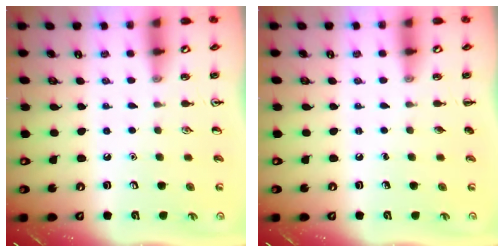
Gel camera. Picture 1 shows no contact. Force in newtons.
{"total": 0.0}